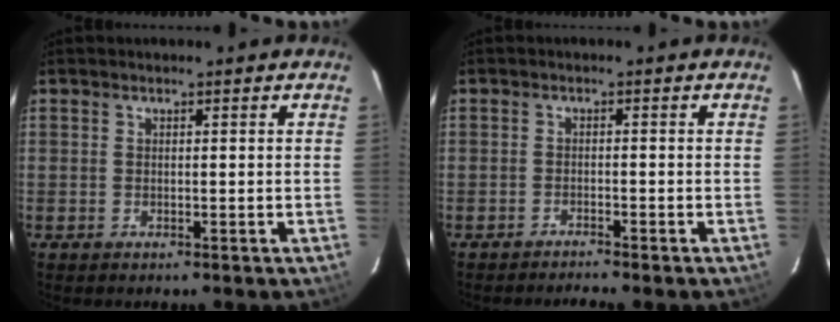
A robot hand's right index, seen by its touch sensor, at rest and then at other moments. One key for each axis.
{"total": 2.6, "fx": -2.5, "fy": -0.3, "fz": 0.6, "tx": -0.021, "ty": -0.006, "tz": -0.041}